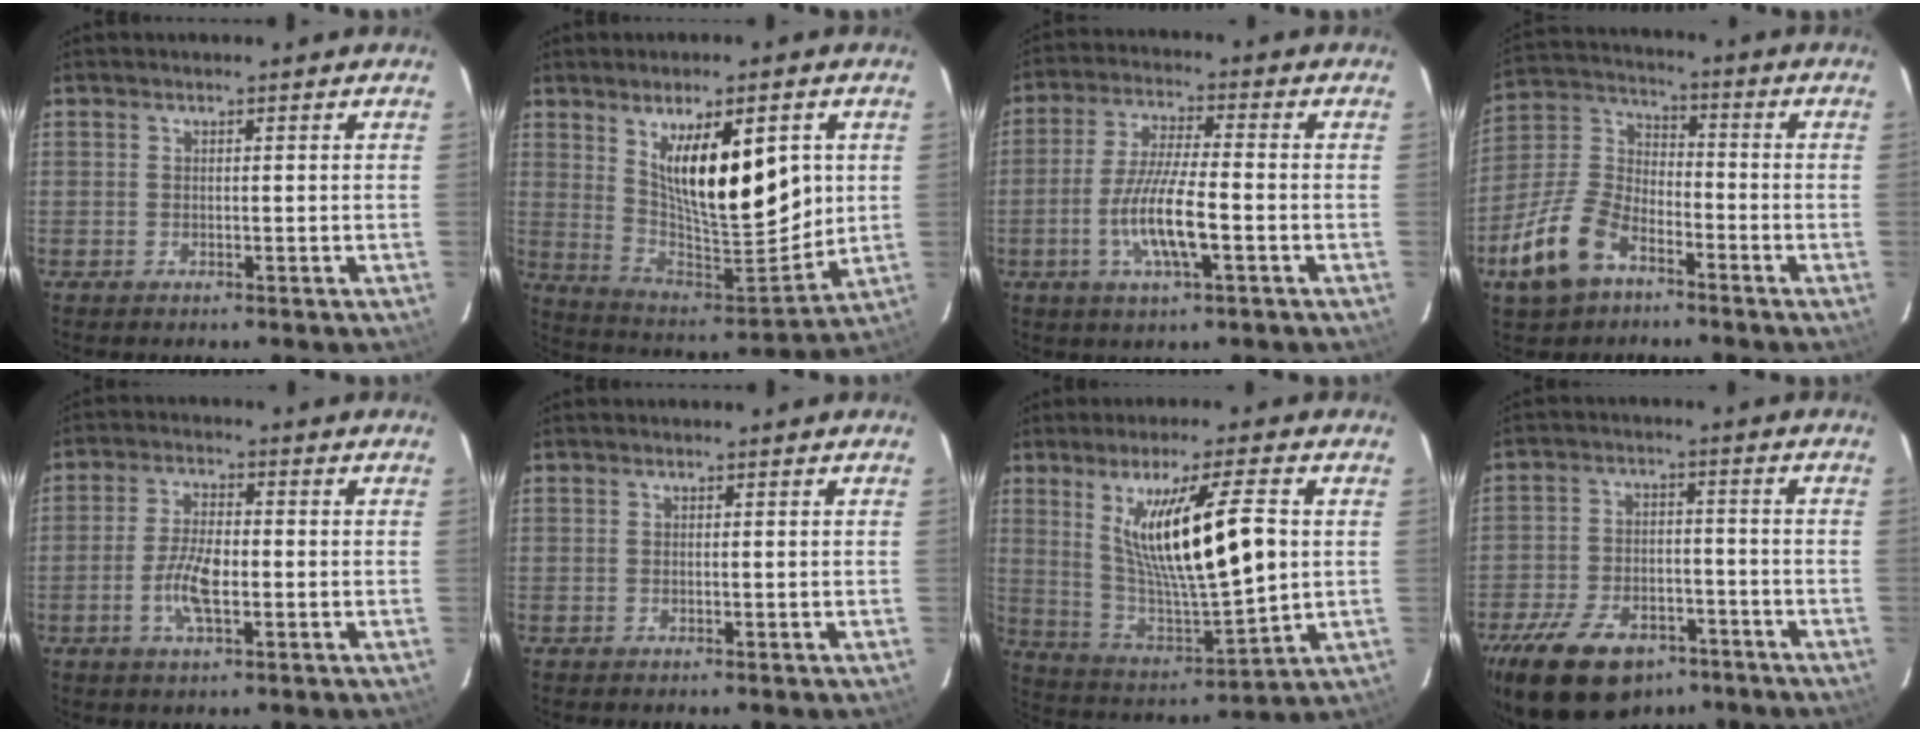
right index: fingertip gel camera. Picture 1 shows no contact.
{"total": 18.6, "force": [5.2, 6.8, 16.6], "torque": [-0.261, -0.020, 0.107]}
{"total": 10.4, "force": [-3.3, 1.7, 9.7], "torque": [-0.194, -0.009, -0.063]}
{"total": 13.7, "force": [-7.8, 7.6, 8.5], "torque": [-0.198, 0.012, -0.149]}
{"total": 6.8, "force": [-1.9, 2.4, 6.0], "torque": [-0.126, 0.000, -0.039]}
{"total": 0.0}
{"total": 18.2, "force": [3.6, 3.1, 17.5], "torque": [-0.296, -0.020, 0.086]}
{"total": 18.8, "force": [-12.1, 10.6, 9.7], "torque": [-0.219, -0.007, -0.186]}